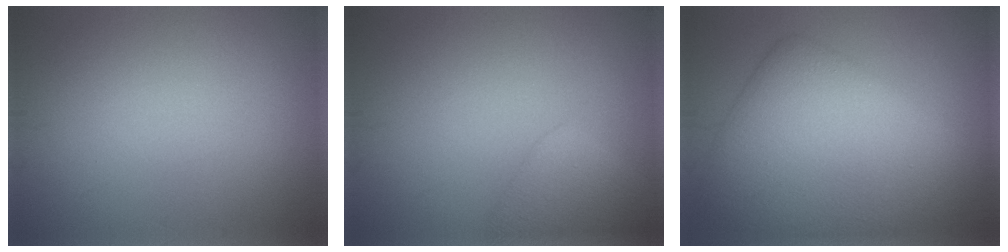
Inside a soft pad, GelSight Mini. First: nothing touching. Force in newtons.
{"total": 2.9, "press": 2.9, "slide": 0.2}
{"total": 10.8, "press": 10.8, "slide": 0.1}